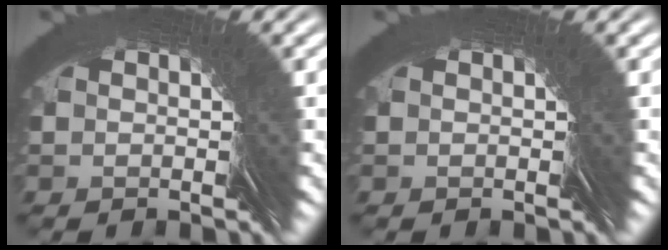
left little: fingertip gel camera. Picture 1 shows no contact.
{"total": 0.0}